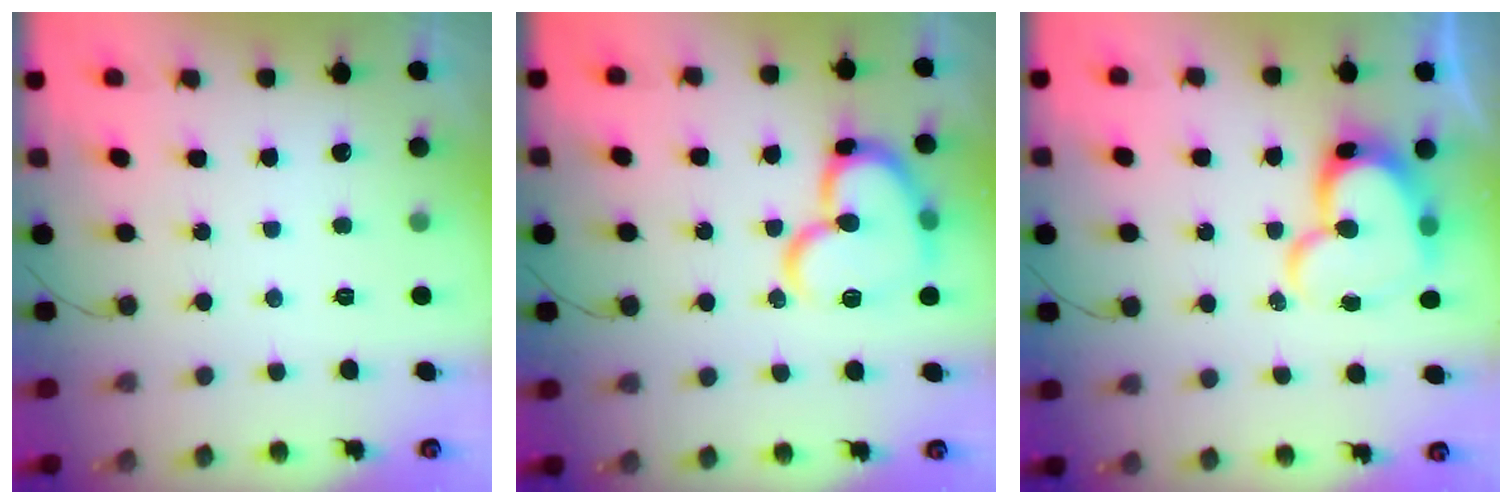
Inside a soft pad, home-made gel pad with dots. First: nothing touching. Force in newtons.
{"total": 17.5, "press": 17.4, "slide": 2.1}
{"total": 16.5, "press": 16.5, "slide": 1.1}